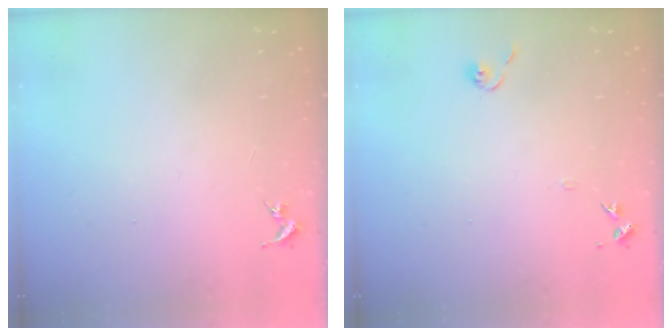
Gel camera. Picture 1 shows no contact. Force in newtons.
{"total": 6.8, "press": 6.8, "slide": 0.6}